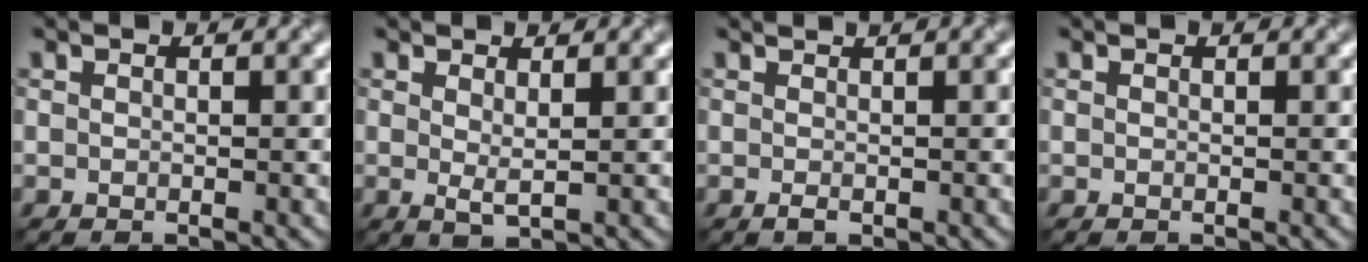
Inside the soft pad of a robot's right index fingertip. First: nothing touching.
{"total": 1.3, "force": [0.6, 0.3, 1.1], "torque": [-0.021, -0.007, 0.011]}
{"total": 1.6, "force": [0.3, 0.4, 1.6], "torque": [-0.020, 0.005, 0.004]}
{"total": 0.0}